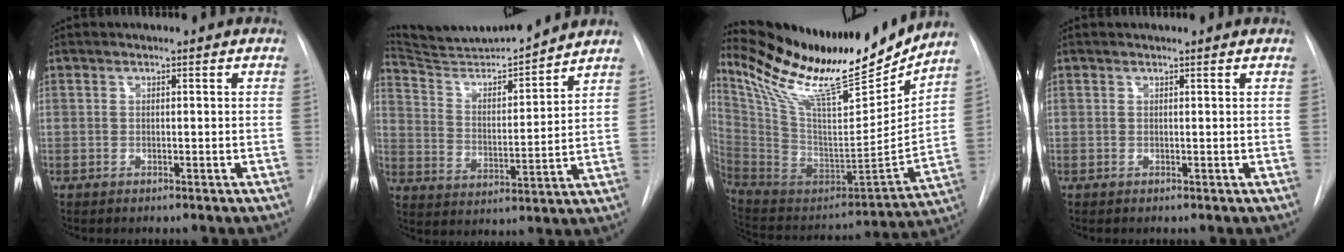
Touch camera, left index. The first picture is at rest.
{"total": 13.9, "force": [13.3, -0.3, 3.9], "torque": [-0.073, -0.007, 0.227]}
{"total": 24.6, "force": [21.6, 2.9, 11.5], "torque": [-0.211, -0.065, 0.356]}
{"total": 0.6, "force": [0.6, 0.0, -0.1], "torque": [-0.006, 0.005, 0.001]}